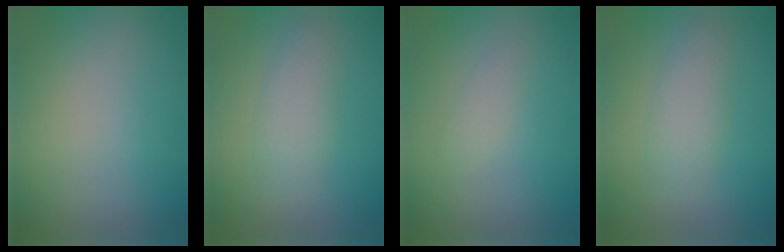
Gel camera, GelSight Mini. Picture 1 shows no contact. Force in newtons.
{"total": 2.5, "press": 2.5, "slide": 0.1}
{"total": 1.0, "press": 1.0, "slide": 0.0}
{"total": 2.5, "press": 2.5, "slide": 0.1}